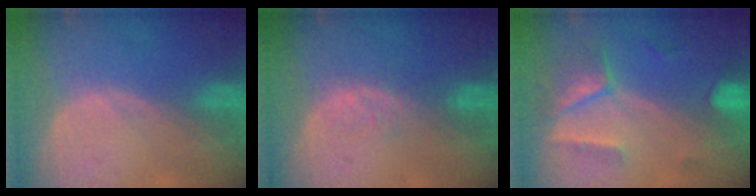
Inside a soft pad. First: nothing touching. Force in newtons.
{"total": 2.8, "press": 2.8, "slide": 0.3}
{"total": 7.4, "press": 6.5, "slide": 3.6}